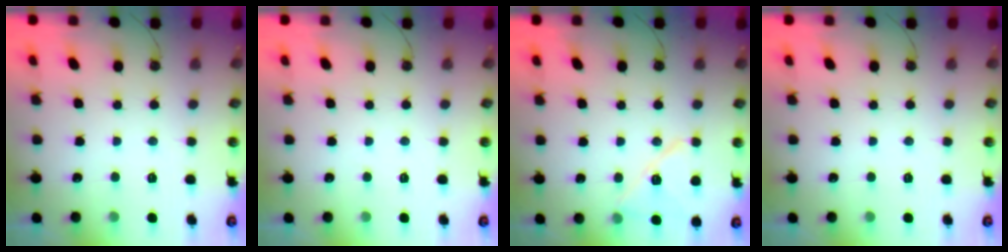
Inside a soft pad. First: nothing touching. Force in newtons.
{"total": 0.0}
{"total": 12.6, "press": 12.6, "slide": 0.6}
{"total": 0.0}